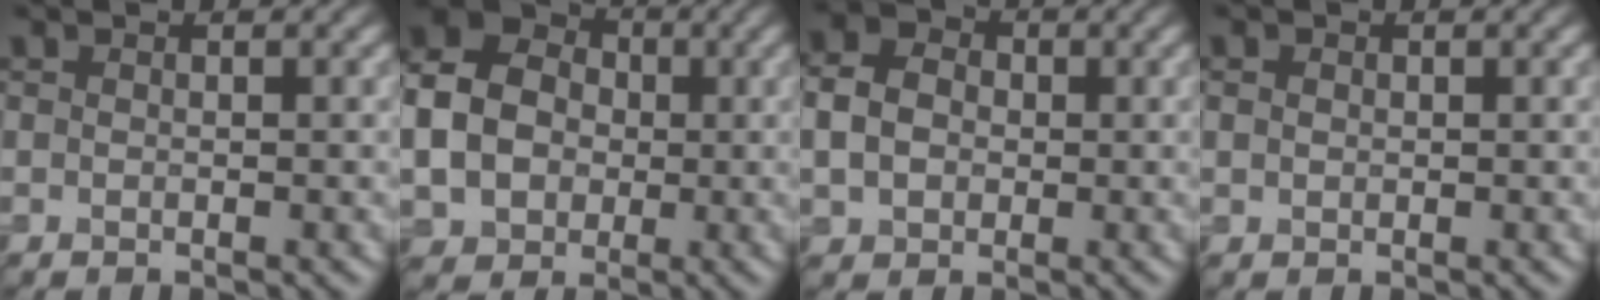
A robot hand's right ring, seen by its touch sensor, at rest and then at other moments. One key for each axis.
{"total": 8.7, "fx": -0.5, "fy": 7.4, "fz": 4.5, "tx": -0.101, "ty": 0.003, "tz": -0.022}
{"total": 4.1, "fx": -0.2, "fy": 3.4, "fz": 2.3, "tx": -0.054, "ty": 0.004, "tz": -0.012}
{"total": 0.8, "fx": 0.1, "fy": 0.7, "fz": 0.3, "tx": -0.005, "ty": -0.002, "tz": 0.000}